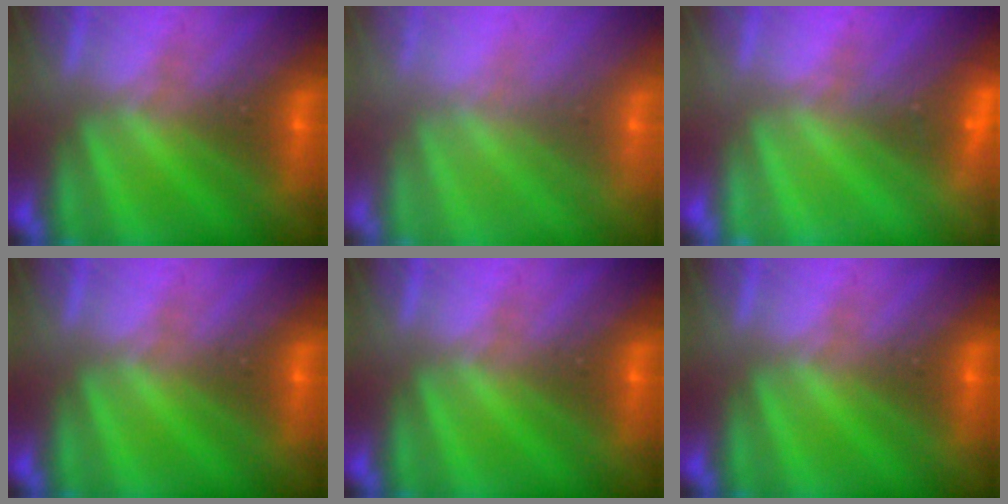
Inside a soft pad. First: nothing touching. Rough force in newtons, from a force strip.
{"total": 8.5}
{"total": 2.4}
{"total": 0.0}
{"total": 0.0}
{"total": 0.0}